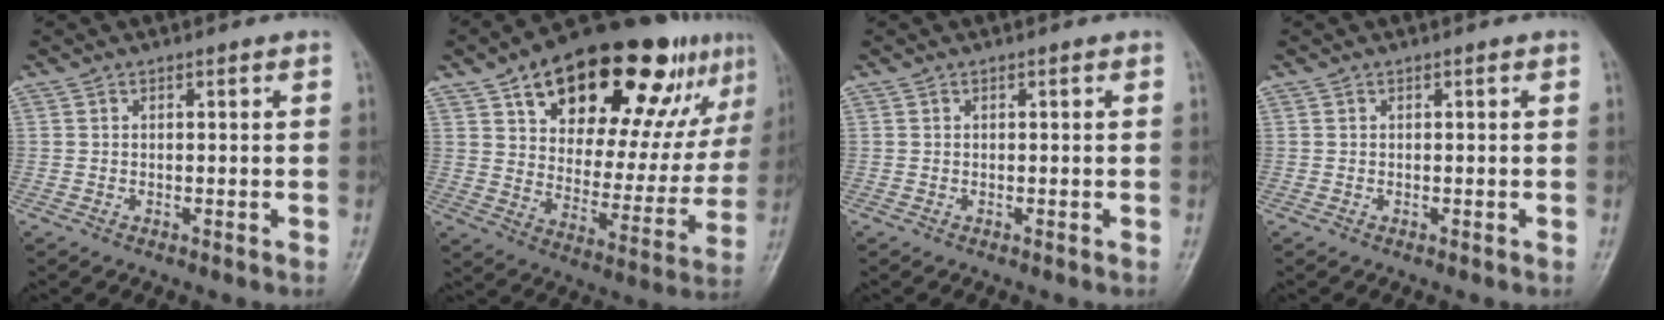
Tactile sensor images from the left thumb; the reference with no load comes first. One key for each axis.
{"total": 29.9, "fx": 16.2, "fy": 13.5, "fz": 21.2, "tx": -0.272, "ty": -0.015, "tz": 0.245}
{"total": 0.0}
{"total": 0.0}